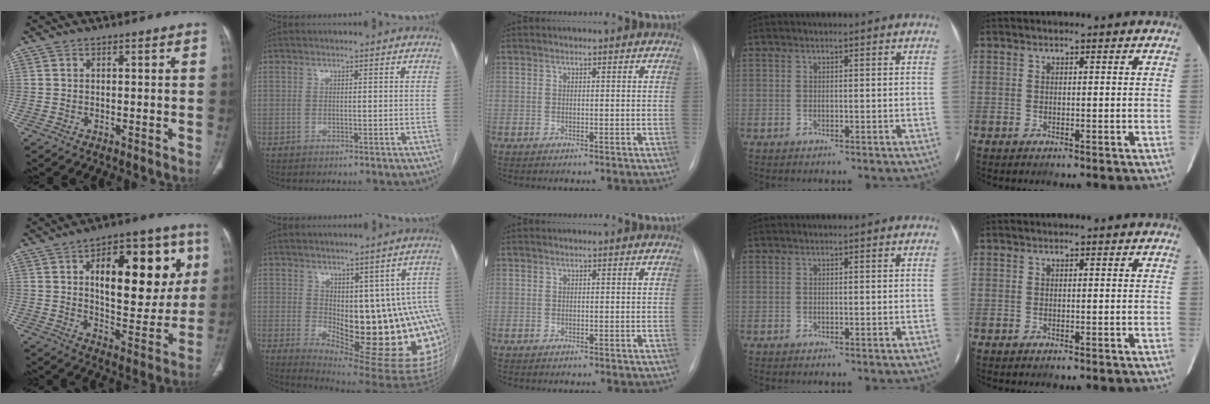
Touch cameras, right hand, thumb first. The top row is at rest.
{"thumb": {"total": 23.4, "force": [6.5, 11.4, 19.3], "torque": [-0.215, -0.013, 0.096]}, "index": {"total": 19.5, "force": [-2.1, 7.0, 18.1], "torque": [-0.152, 0.013, -0.003]}}